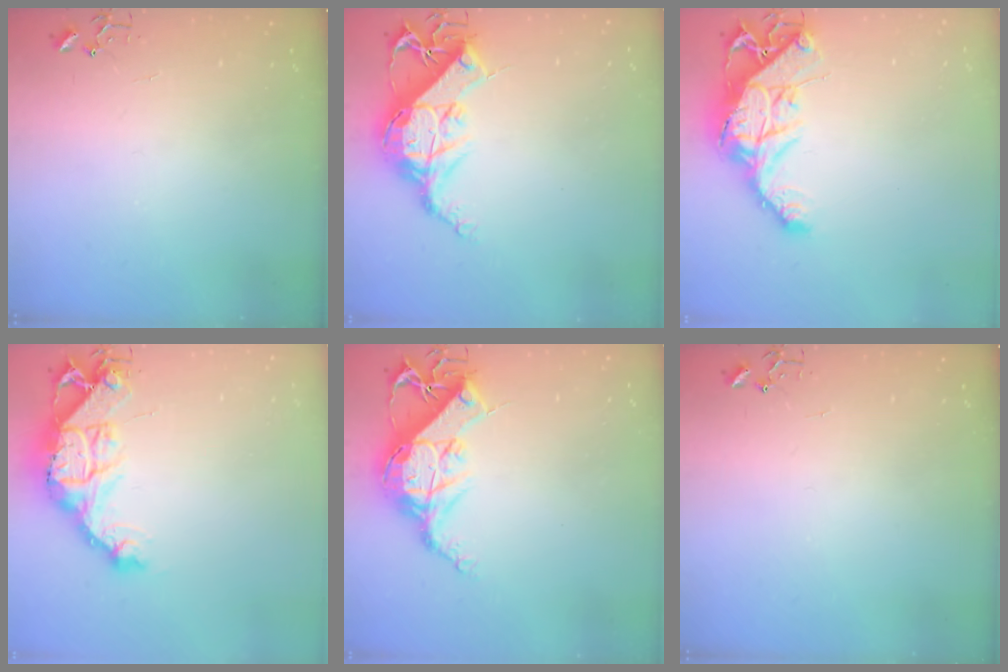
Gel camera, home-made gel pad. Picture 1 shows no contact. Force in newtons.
{"total": 13.9, "press": 13.8, "slide": 1.4}
{"total": 16.1, "press": 16.0, "slide": 1.6}
{"total": 18.1, "press": 18.0, "slide": 2.0}
{"total": 13.9, "press": 13.8, "slide": 1.4}
{"total": 0.0}